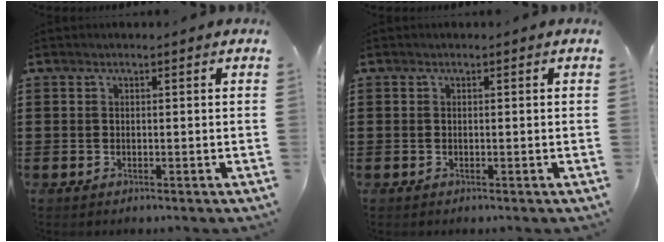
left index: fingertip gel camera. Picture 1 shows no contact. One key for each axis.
{"total": 0.0}